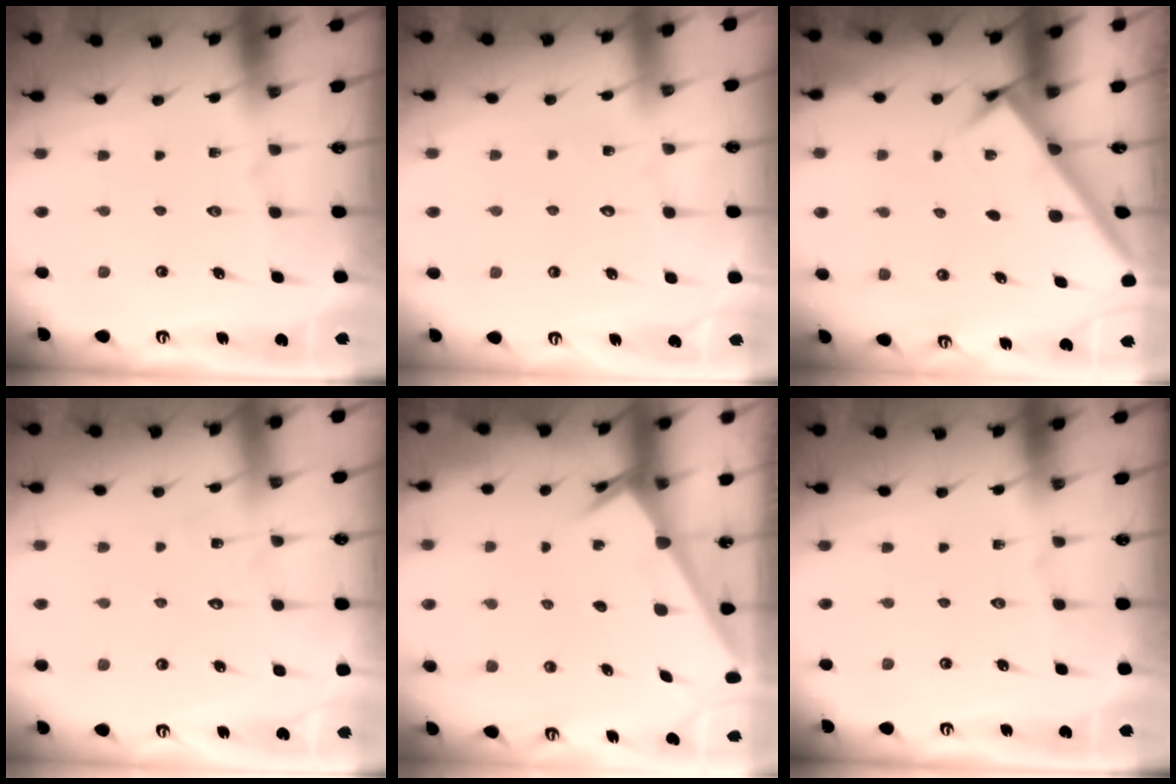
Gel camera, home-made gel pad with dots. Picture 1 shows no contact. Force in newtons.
{"total": 2.7, "press": 2.7, "slide": 0.2}
{"total": 2.8, "press": 2.8, "slide": 0.4}
{"total": 5.6, "press": 5.6, "slide": 0.4}
{"total": 2.5, "press": 2.5, "slide": 0.2}
{"total": 0.0}